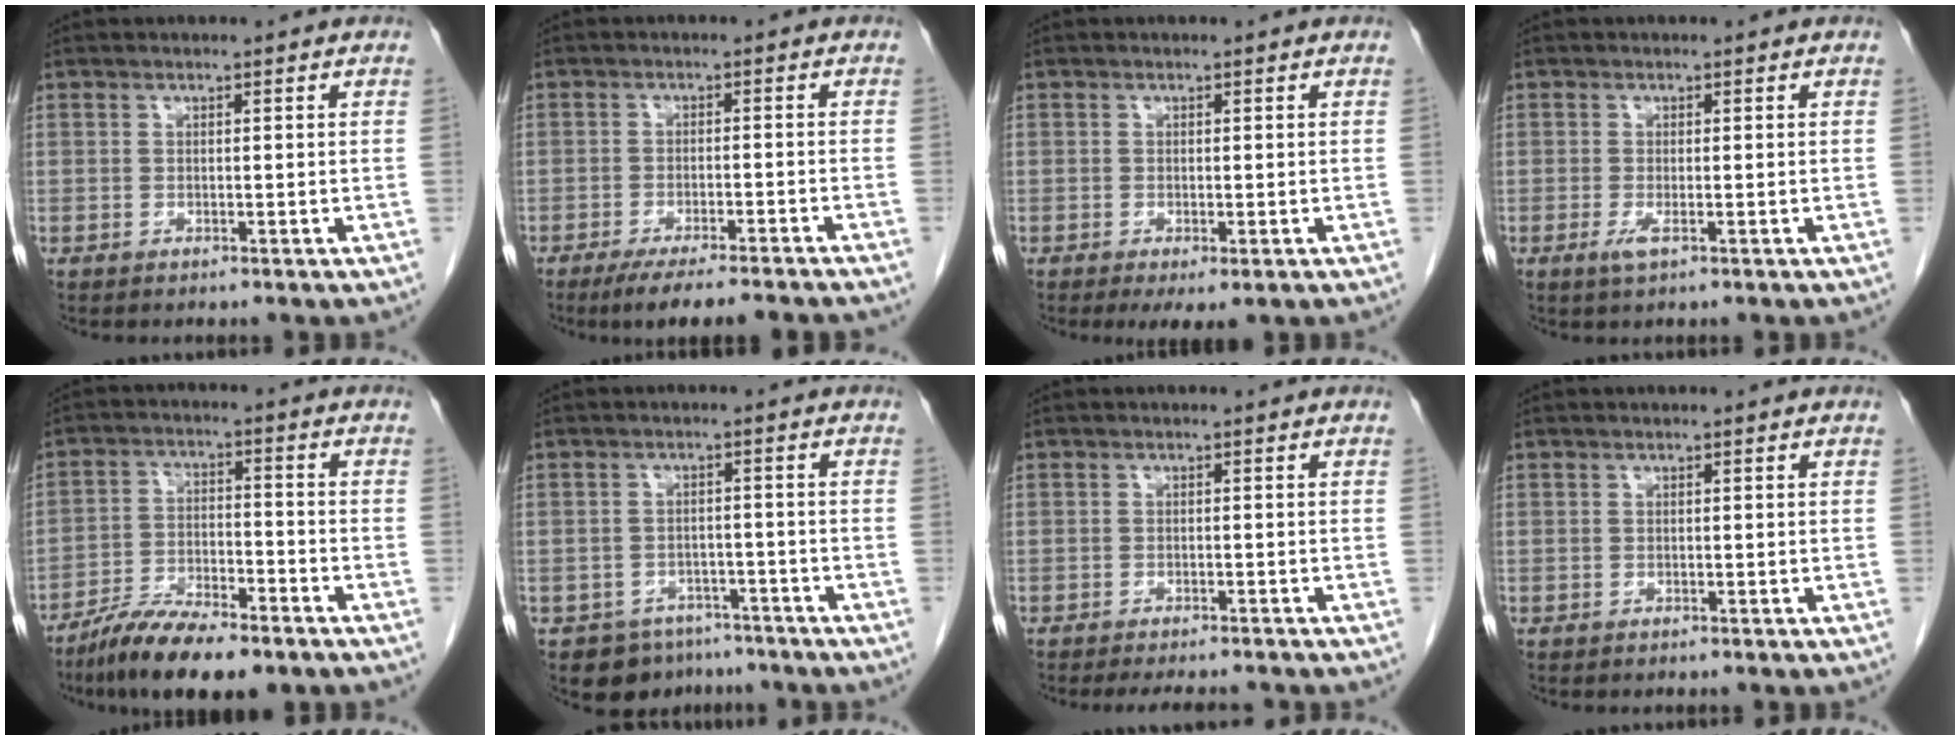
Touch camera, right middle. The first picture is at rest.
{"total": 10.4, "force": [-8.9, 0.2, 5.5], "torque": [-0.066, -0.020, -0.131]}
{"total": 2.9, "force": [-1.5, 0.8, 2.3], "torque": [-0.033, -0.009, -0.016]}
{"total": 1.7, "force": [-0.7, 0.3, 1.5], "torque": [-0.029, -0.004, -0.011]}
{"total": 11.3, "force": [-8.6, 2.5, 6.9], "torque": [-0.124, -0.019, -0.152]}
{"total": 6.8, "force": [-5.4, 4.1, 0.9], "torque": [-0.001, 0.009, -0.074]}
{"total": 6.9, "force": [-6.3, 1.3, 2.6], "torque": [-0.033, -0.010, -0.080]}
{"total": 0.0}